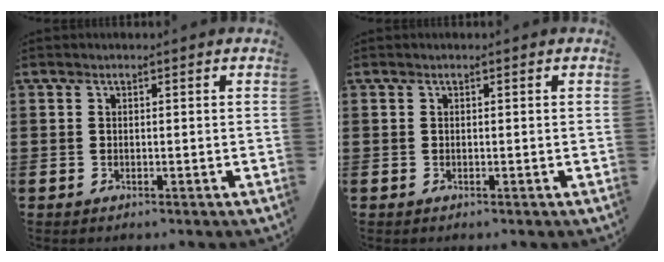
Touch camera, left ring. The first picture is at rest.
{"total": 0.0}